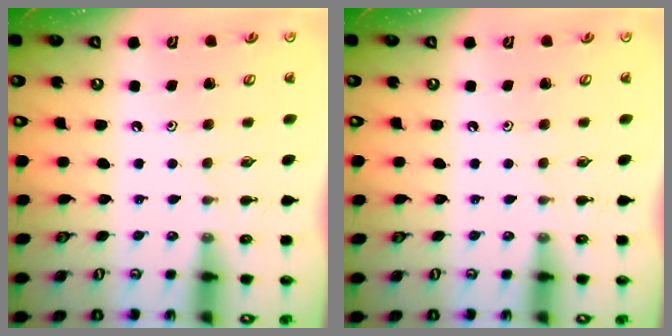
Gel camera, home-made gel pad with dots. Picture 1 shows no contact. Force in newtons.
{"total": 0.0}